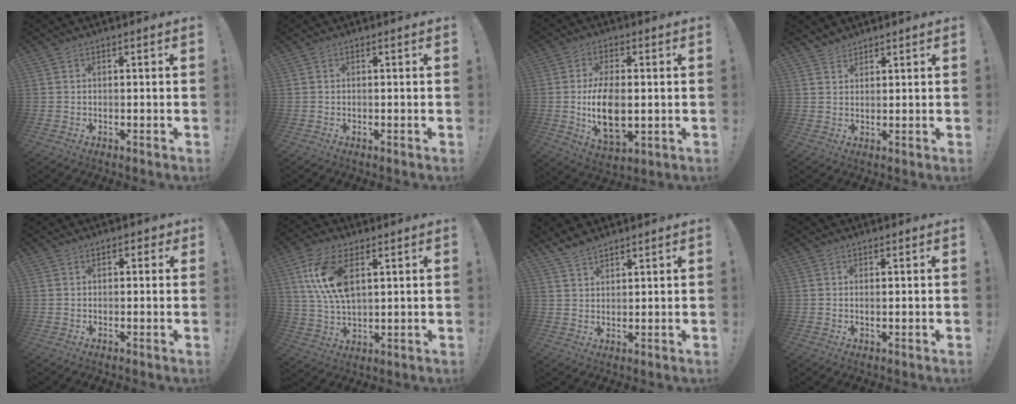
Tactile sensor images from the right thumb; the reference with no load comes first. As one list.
[{"total": 0.0}, {"total": 12.9, "force": [-0.8, 6.9, 10.8], "torque": [-0.203, -0.010, -0.015]}, {"total": 2.7, "force": [2.5, 1.0, 0.4], "torque": [-0.002, -0.018, 0.048]}, {"total": 1.6, "force": [0.5, 1.4, 0.8], "torque": [0.001, -0.003, 0.006]}, {"total": 12.4, "force": [4.5, 6.3, 9.7], "torque": [-0.199, -0.011, 0.081]}, {"total": 4.3, "force": [3.8, 1.5, 1.4], "torque": [-0.025, -0.022, 0.073]}, {"total": 1.1, "force": [0.6, 0.1, 0.9], "torque": [-0.010, -0.004, 0.008]}]